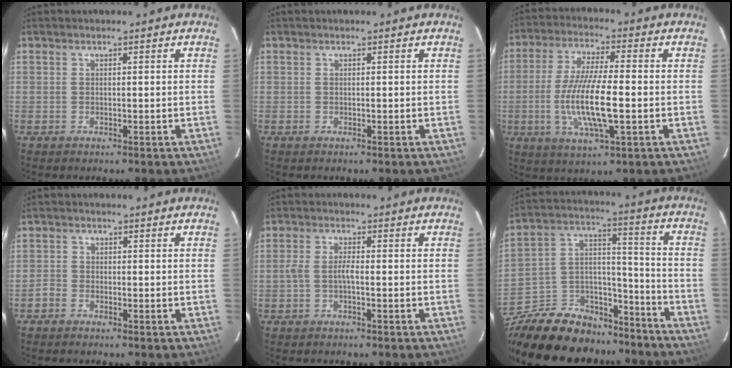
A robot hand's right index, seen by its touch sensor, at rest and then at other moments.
{"total": 0.0}
{"total": 12.7, "force": [-2.5, 2.5, 12.2], "torque": [-0.242, -0.013, -0.048]}
{"total": 1.9, "force": [-1.6, 1.0, 0.4], "torque": [-0.013, 0.002, -0.034]}
{"total": 2.3, "force": [-1.0, 0.3, 2.1], "torque": [-0.047, 0.005, -0.021]}
{"total": 26.1, "force": [-20.2, 12.7, 10.5], "torque": [-0.234, 0.054, -0.304]}